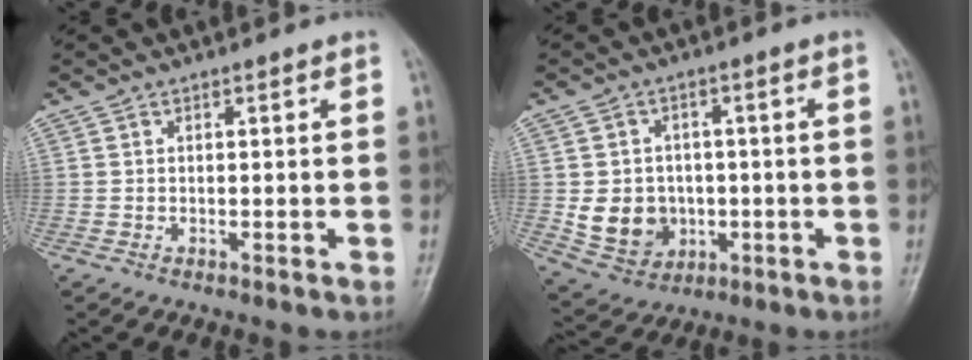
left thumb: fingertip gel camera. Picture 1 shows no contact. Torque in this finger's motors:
{"motor_torque": [-0.12, 0.13, 0.03, -0.02, 0.02]}